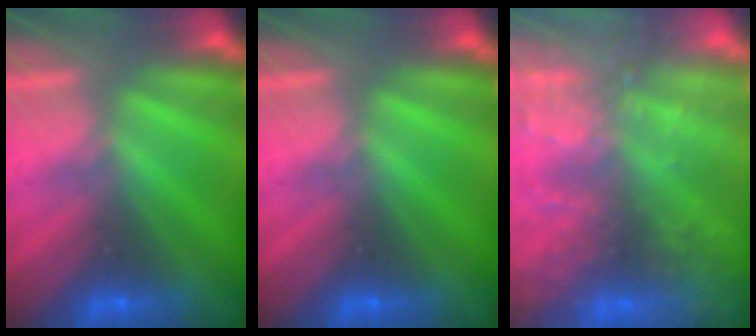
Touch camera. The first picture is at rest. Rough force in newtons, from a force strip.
{"total": 0.0}
{"total": 7.3}